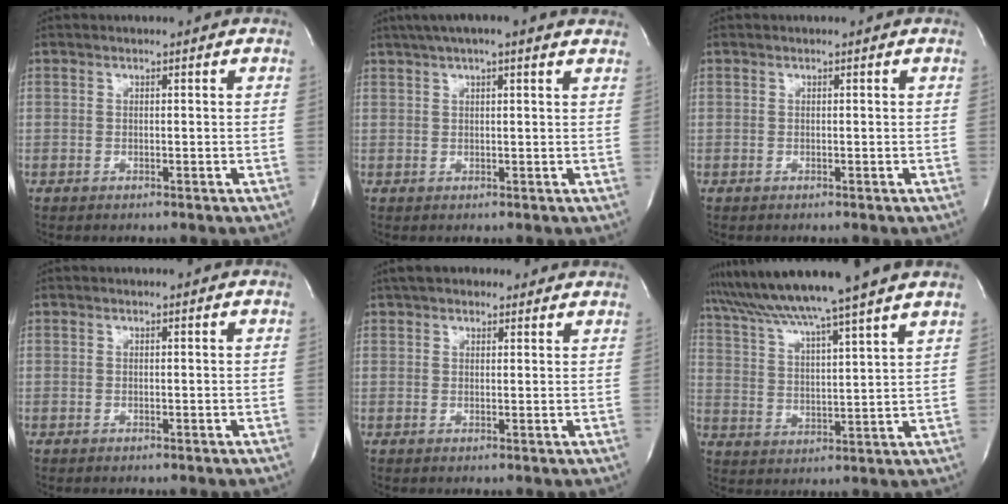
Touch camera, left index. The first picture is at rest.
{"total": 10.1, "force": [7.9, 1.5, 6.2], "torque": [-0.101, 0.040, 0.103]}
{"total": 0.0}
{"total": 0.0}
{"total": 8.2, "force": [6.8, 3.2, 3.2], "torque": [-0.043, 0.034, 0.100]}
{"total": 15.8, "force": [13.6, -2.0, 7.8], "torque": [-0.138, 0.004, 0.209]}